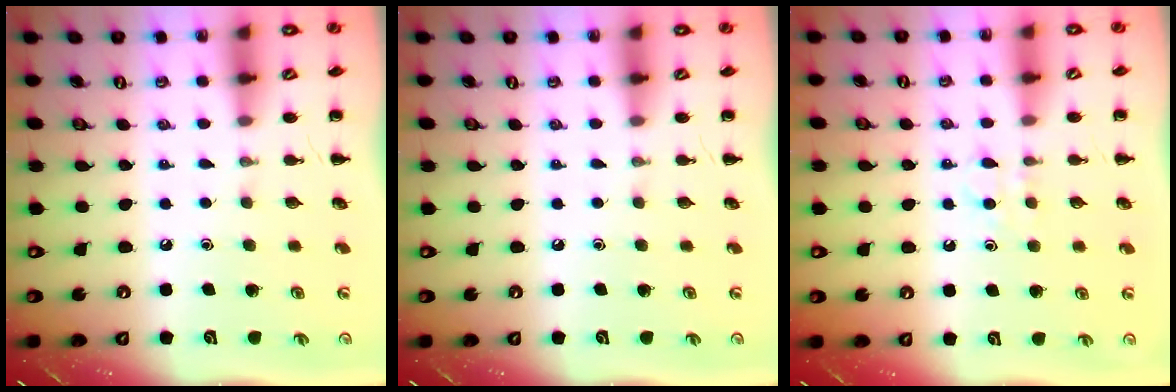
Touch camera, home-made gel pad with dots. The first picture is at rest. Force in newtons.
{"total": 0.0}
{"total": 4.1, "press": 3.9, "slide": 1.3}